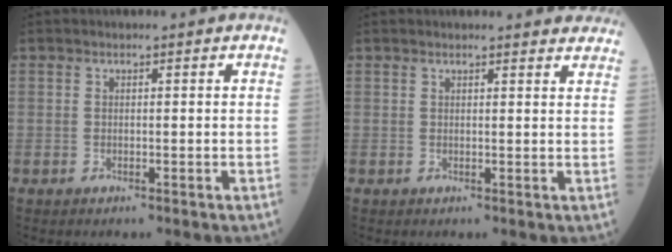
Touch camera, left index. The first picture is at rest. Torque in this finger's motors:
{"motor_torque": [0.88, -0.88, 0.24, 0.04]}